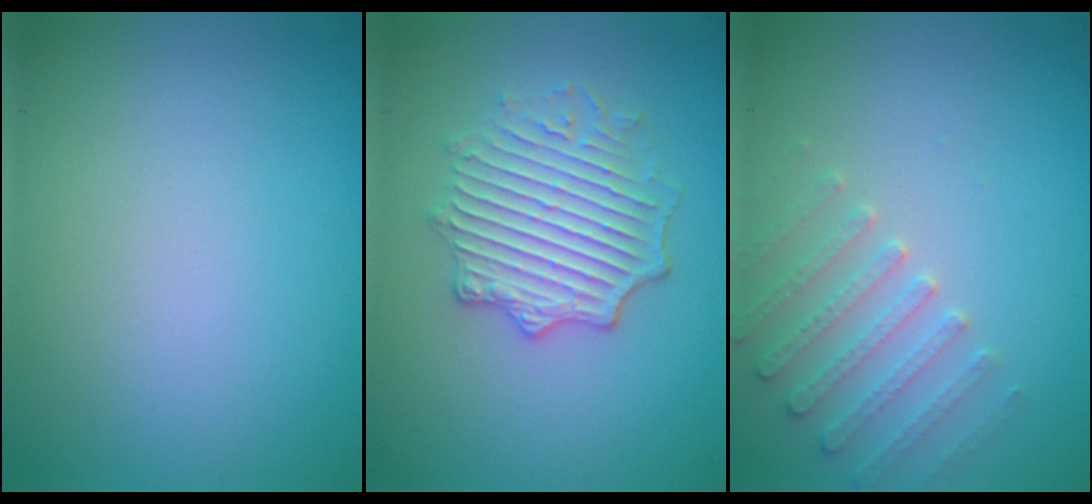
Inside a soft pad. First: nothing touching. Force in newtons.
{"total": 4.2, "press": 3.8, "slide": 1.9}
{"total": 2.6, "press": 2.6, "slide": 0.6}